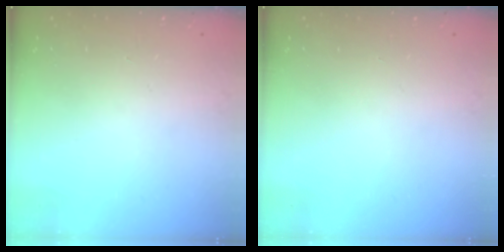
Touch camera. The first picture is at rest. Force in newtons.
{"total": 0.0}